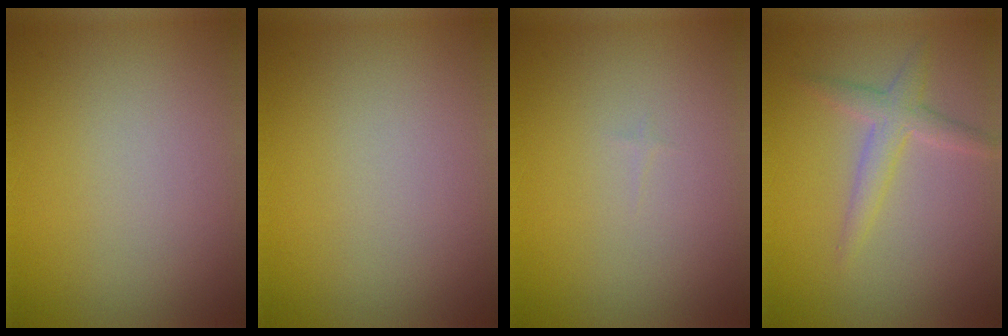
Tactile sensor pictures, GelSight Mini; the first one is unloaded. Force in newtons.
{"total": 0.0}
{"total": 0.0}
{"total": 2.3, "press": 2.3, "slide": 0.0}